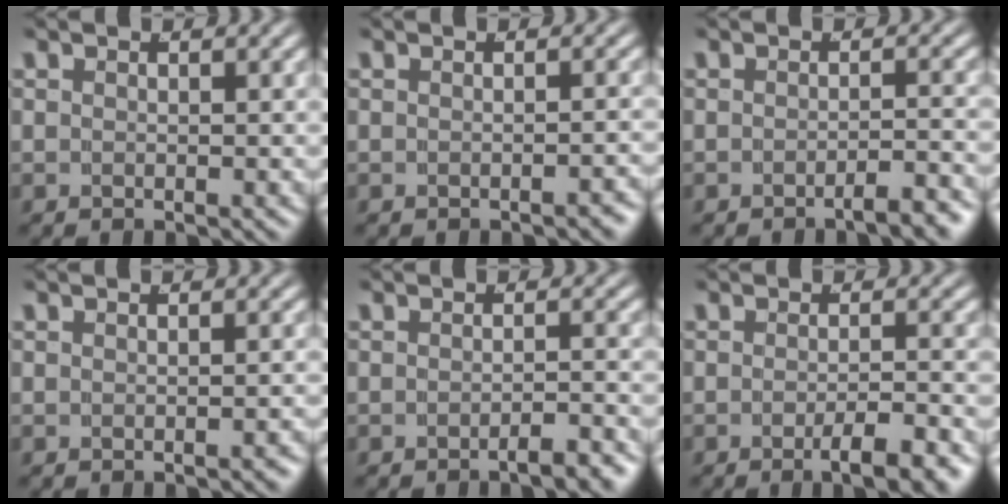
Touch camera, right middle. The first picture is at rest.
{"total": 1.1, "force": [-1.1, 0.0, 0.3], "torque": [-0.007, 0.003, -0.017]}
{"total": 2.5, "force": [-2.3, 0.0, 1.1], "torque": [-0.009, 0.005, -0.041]}
{"total": 0.7, "force": [-0.7, -0.1, 0.2], "torque": [-0.004, 0.004, -0.011]}
{"total": 2.3, "force": [-2.1, 0.0, 1.0], "torque": [-0.007, 0.005, -0.039]}
{"total": 3.5, "force": [-2.5, 0.2, 2.4], "torque": [-0.030, -0.003, -0.041]}